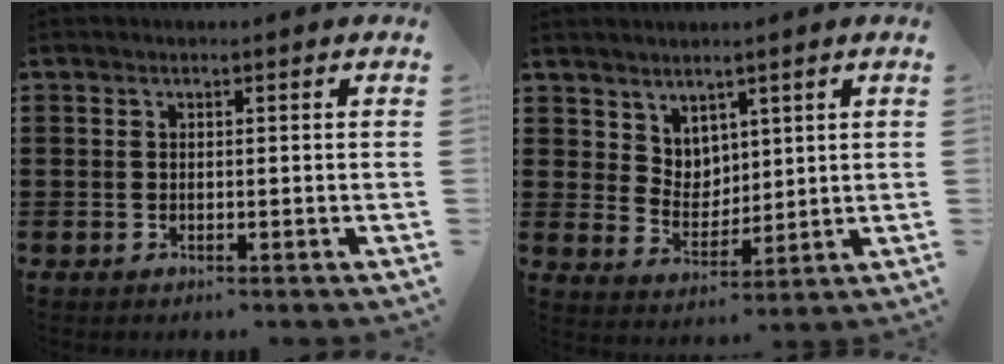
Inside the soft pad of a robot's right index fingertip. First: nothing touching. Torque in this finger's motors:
{"motor_torque": [-0.49, 0.65, -0.05, 0.00]}